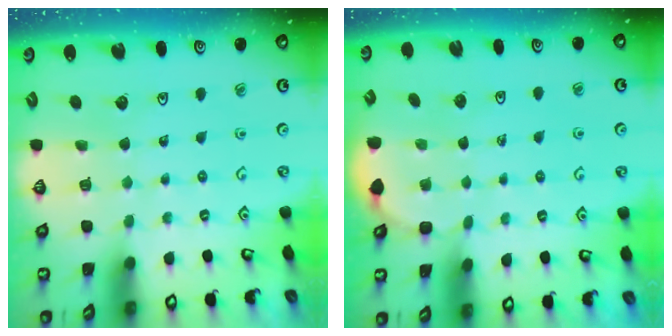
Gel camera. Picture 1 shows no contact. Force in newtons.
{"total": 2.4, "press": 1.0, "slide": 2.1}